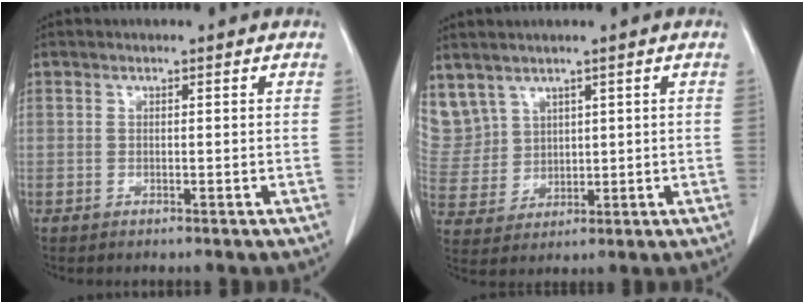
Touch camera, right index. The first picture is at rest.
{"total": 10.9, "force": [6.3, 8.6, 2.1], "torque": [-0.089, 0.032, 0.161]}